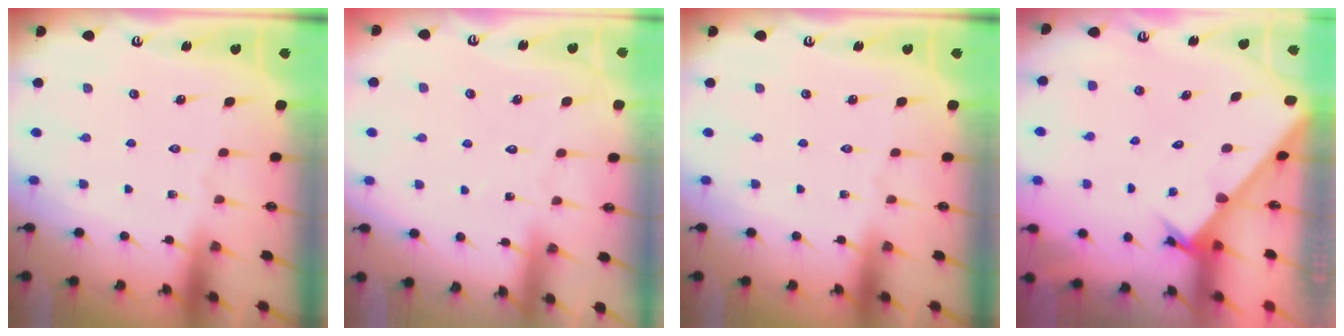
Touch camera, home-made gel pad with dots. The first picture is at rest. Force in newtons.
{"total": 4.8, "press": 4.8, "slide": 0.5}
{"total": 0.0}
{"total": 2.4, "press": 2.4, "slide": 0.1}